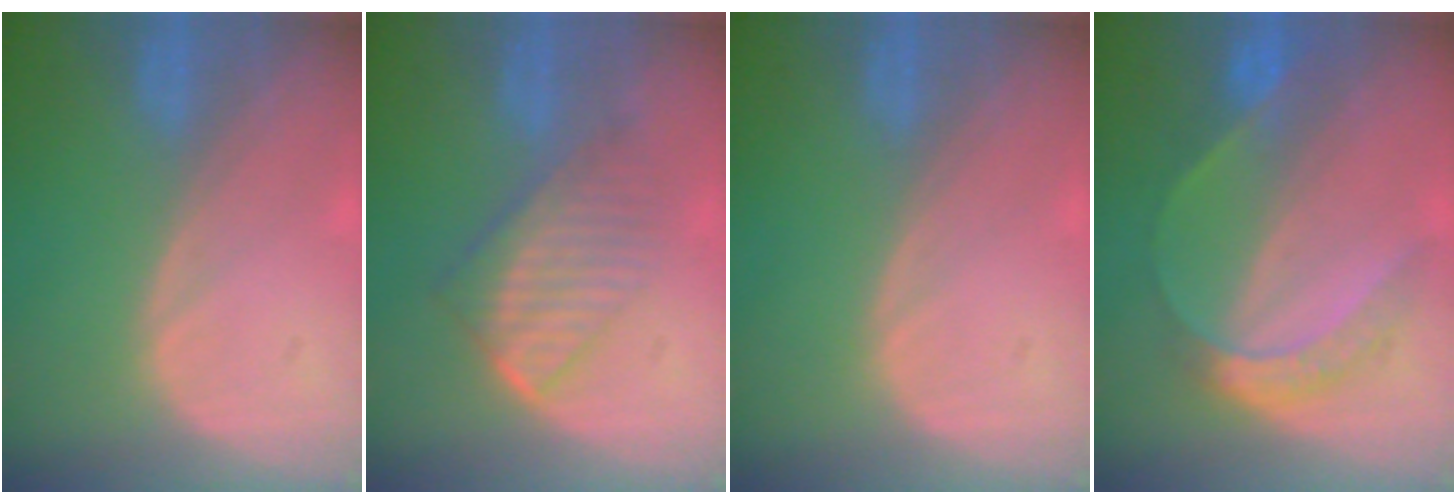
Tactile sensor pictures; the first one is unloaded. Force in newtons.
{"total": 6.4, "press": 6.3, "slide": 1.4}
{"total": 0.0}
{"total": 6.9, "press": 5.7, "slide": 3.9}